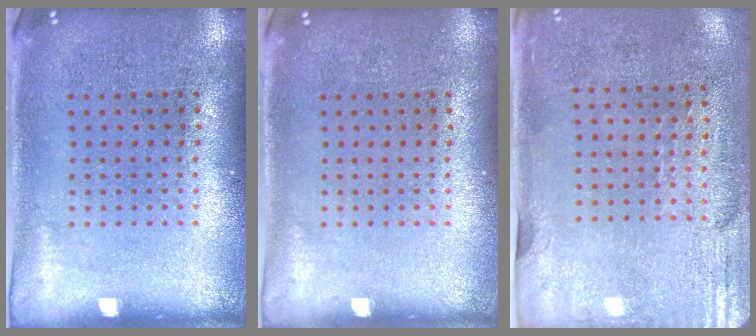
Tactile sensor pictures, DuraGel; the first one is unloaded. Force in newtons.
{"total": 0.0}
{"total": 3.0, "press": 2.5, "slide": 1.6}